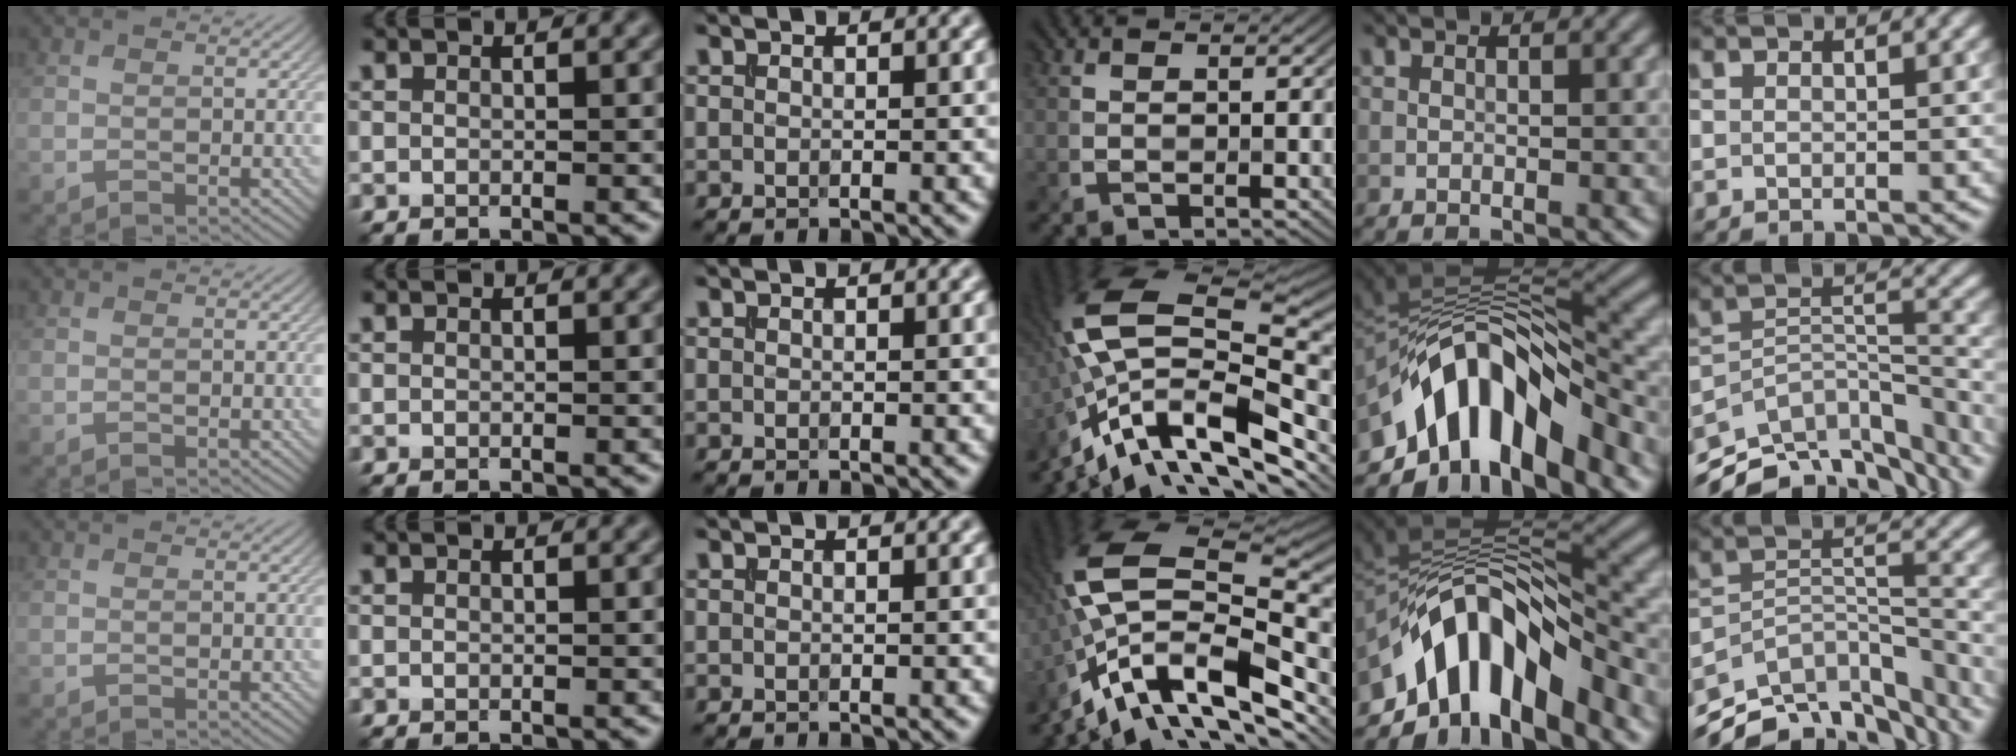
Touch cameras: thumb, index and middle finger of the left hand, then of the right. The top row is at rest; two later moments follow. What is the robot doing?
{"motion": "insert", "object": "file holder"}